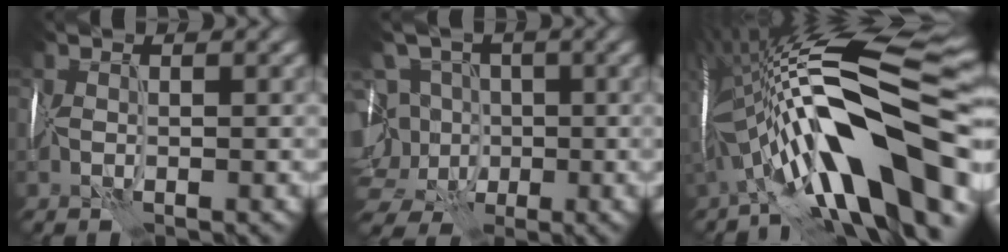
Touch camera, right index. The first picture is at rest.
{"total": 9.7, "force": [-1.3, 8.4, 4.6], "torque": [-0.081, 0.021, -0.051]}
{"total": 16.9, "force": [-4.4, 5.4, 15.4], "torque": [-0.238, 0.045, -0.083]}